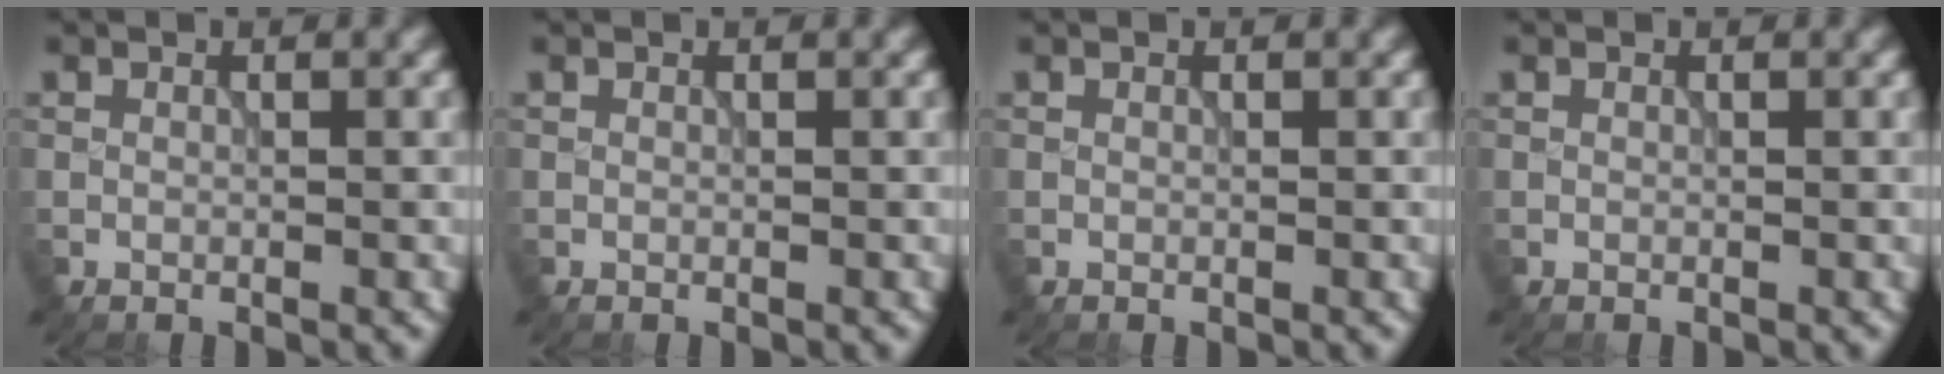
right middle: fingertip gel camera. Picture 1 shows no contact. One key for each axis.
{"total": 0.0}
{"total": 0.0}
{"total": 0.0}